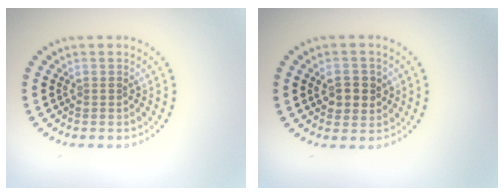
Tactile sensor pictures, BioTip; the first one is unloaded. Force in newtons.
{"total": 2.7, "press": 2.6, "slide": 0.6}